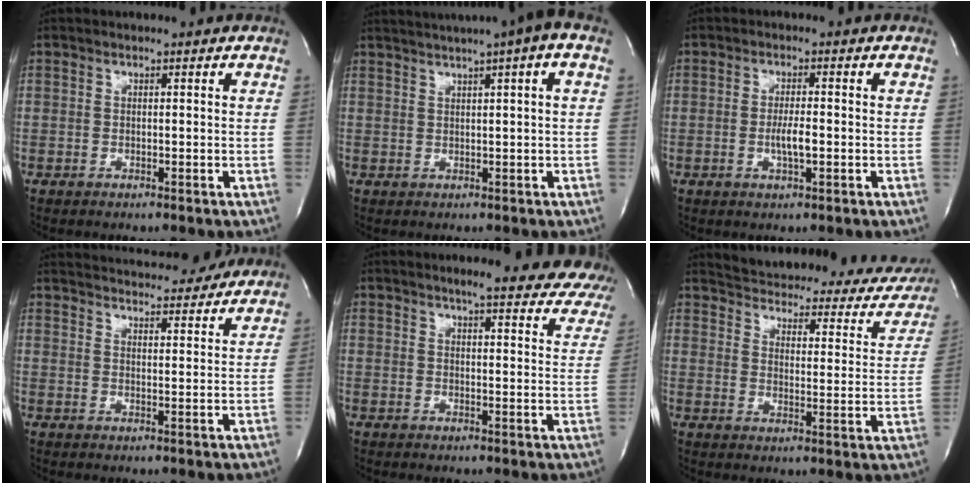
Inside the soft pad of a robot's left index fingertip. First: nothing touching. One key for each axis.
{"total": 9.3, "fx": 5.9, "fy": -0.3, "fz": 7.2, "tx": -0.116, "ty": 0.031, "tz": 0.075}
{"total": 3.1, "fx": -0.8, "fy": 0.4, "fz": 3.0, "tx": -0.060, "ty": -0.005, "tz": -0.014}
{"total": 18.5, "fx": 17.4, "fy": 2.7, "fz": 5.6, "tx": -0.090, "ty": 0.011, "tz": 0.230}
{"total": 19.3, "fx": 18.0, "fy": 3.2, "fz": 6.3, "tx": -0.070, "ty": -0.052, "tz": 0.189}
{"total": 26.5, "fx": 23.8, "fy": 7.2, "fz": 9.0, "tx": -0.133, "ty": -0.059, "tz": 0.274}